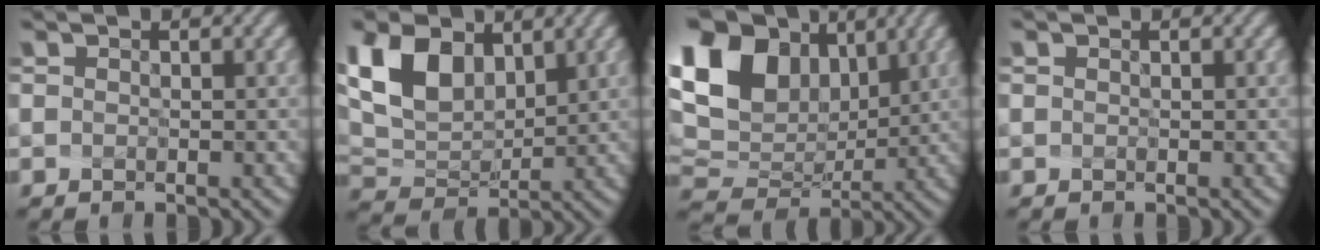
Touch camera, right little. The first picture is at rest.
{"total": 6.5, "force": [2.9, 4.1, 4.1], "torque": [-0.101, 0.002, 0.064]}
{"total": 13.7, "force": [4.5, 9.6, 8.6], "torque": [-0.179, 0.028, 0.092]}
{"total": 0.0}